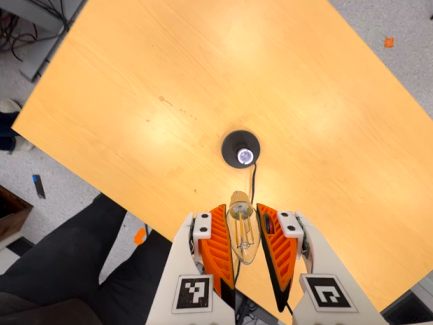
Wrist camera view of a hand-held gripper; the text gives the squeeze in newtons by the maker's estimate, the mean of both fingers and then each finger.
{"total": 12.0, "left": 11.4, "right": 12.7}